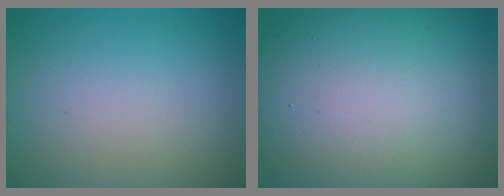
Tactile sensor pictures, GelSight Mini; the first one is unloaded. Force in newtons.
{"total": 17.6, "press": 17.6, "slide": 1.0}